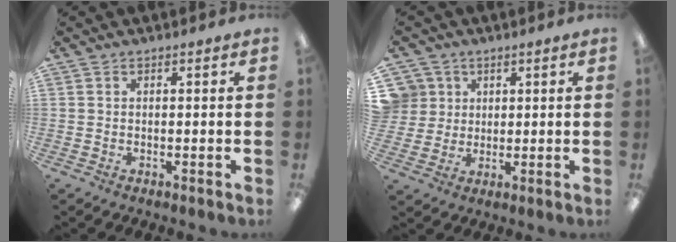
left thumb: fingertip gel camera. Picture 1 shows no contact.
{"total": 6.2, "force": [2.4, 5.7, -0.4], "torque": [-0.005, -0.006, 0.049]}